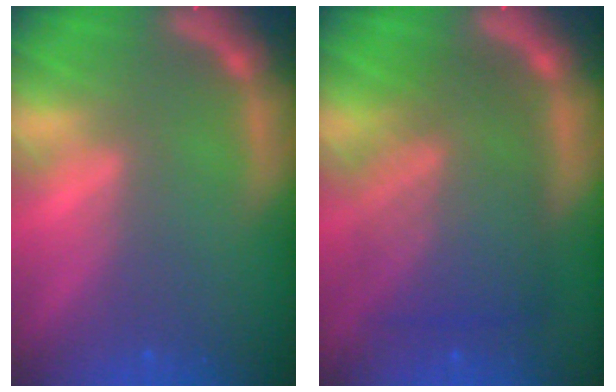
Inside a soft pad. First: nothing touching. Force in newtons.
{"total": 9.0}